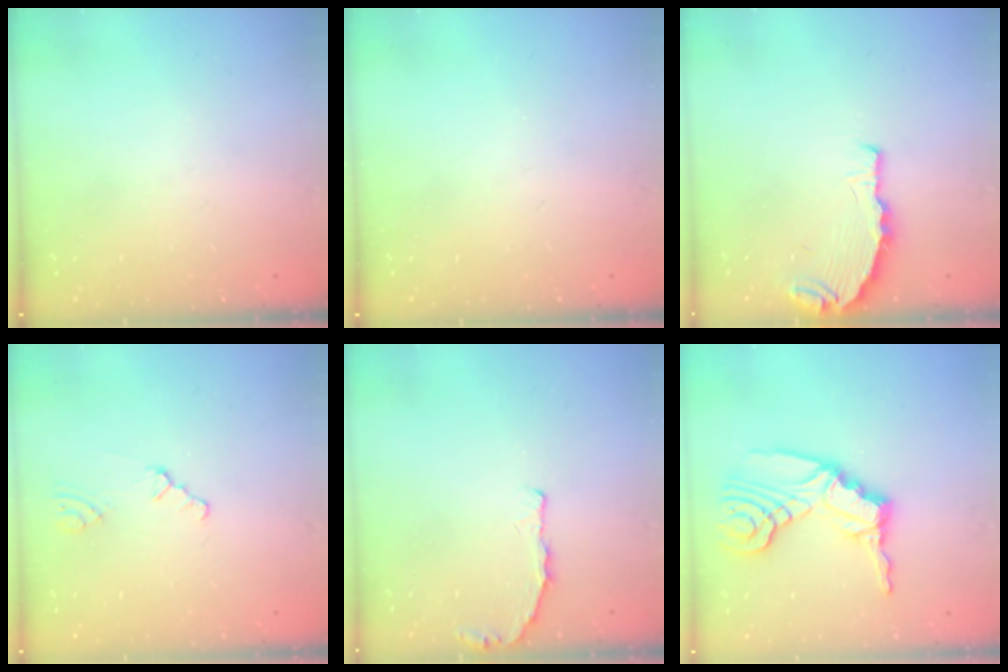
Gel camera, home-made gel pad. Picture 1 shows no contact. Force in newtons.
{"total": 0.0}
{"total": 4.5, "press": 4.4, "slide": 0.8}
{"total": 0.9, "press": 0.8, "slide": 0.2}
{"total": 3.6, "press": 3.2, "slide": 1.6}
{"total": 11.3, "press": 11.3, "slide": 1.0}